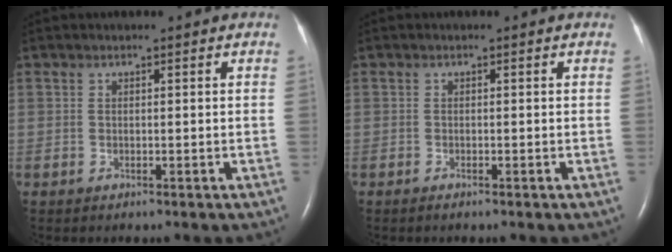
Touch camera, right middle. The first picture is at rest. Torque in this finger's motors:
{"motor_torque": [-0.02, -0.04, -0.02, 0.00]}